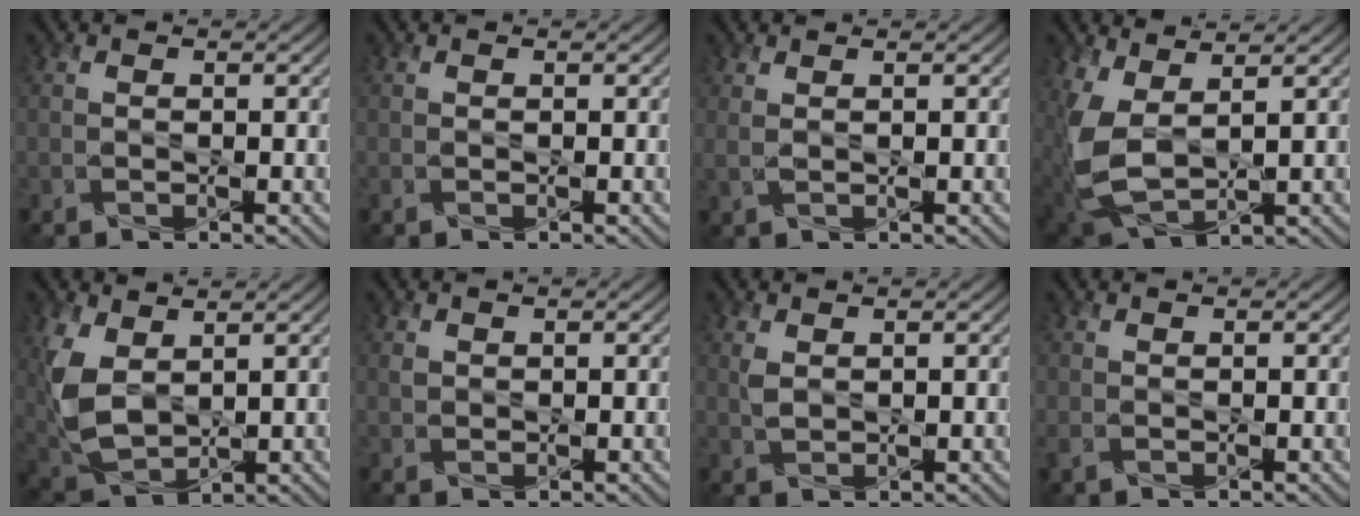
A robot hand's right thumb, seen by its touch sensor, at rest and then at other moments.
{"total": 0.0}
{"total": 1.2, "force": [0.8, 0.2, 0.9], "torque": [-0.026, 0.001, 0.017]}
{"total": 7.5, "force": [2.1, 3.9, 6.0], "torque": [-0.159, -0.009, 0.038]}
{"total": 7.7, "force": [2.4, 4.7, 5.7], "torque": [-0.155, -0.009, 0.050]}
{"total": 0.7, "force": [0.4, 0.6, 0.3], "torque": [-0.009, -0.003, 0.010]}
{"total": 1.6, "force": [0.6, 0.9, 1.1], "torque": [-0.034, -0.001, 0.016]}
{"total": 0.8, "force": [0.0, 0.4, 0.7], "torque": [-0.021, -0.001, 0.000]}